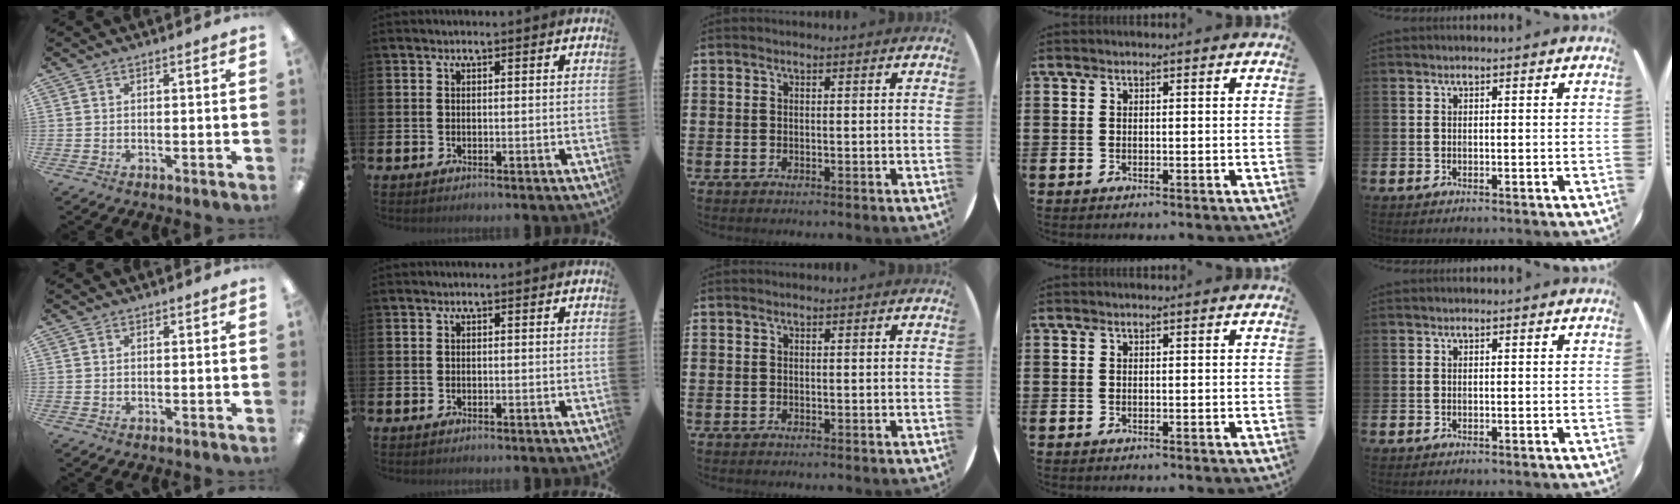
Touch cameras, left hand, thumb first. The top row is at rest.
{"thumb": {"total": 0.5, "force": [0.4, 0.3, 0.0], "torque": [0.000, 0.003, 0.006]}}